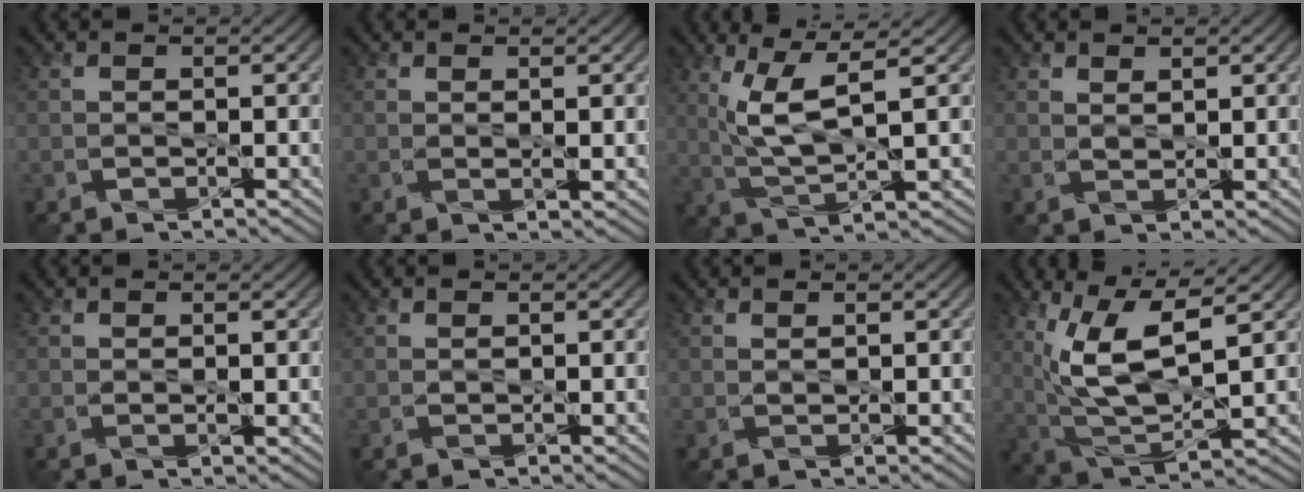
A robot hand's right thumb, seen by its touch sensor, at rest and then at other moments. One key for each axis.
{"total": 1.1, "fx": 0.7, "fy": 0.2, "fz": 0.9, "tx": -0.017, "ty": -0.004, "tz": 0.014}
{"total": 7.5, "fx": 2.5, "fy": 2.1, "fz": 6.7, "tx": -0.153, "ty": 0.003, "tz": 0.055}
{"total": 1.5, "fx": 1.1, "fy": 0.7, "fz": 0.8, "tx": -0.018, "ty": -0.005, "tz": 0.025}
{"total": 0.8, "fx": 0.5, "fy": 0.2, "fz": 0.6, "tx": -0.009, "ty": -0.002, "tz": 0.011}
{"total": 0.5, "fx": 0.4, "fy": 0.2, "fz": 0.2, "tx": -0.003, "ty": -0.002, "tz": 0.009}
{"total": 0.8, "fx": 0.6, "fy": 0.3, "fz": 0.4, "tx": -0.009, "ty": -0.003, "tz": 0.013}
{"total": 11.7, "fx": 3.9, "fy": 4.3, "fz": 10.1, "tx": -0.217, "ty": 0.000, "tz": 0.082}